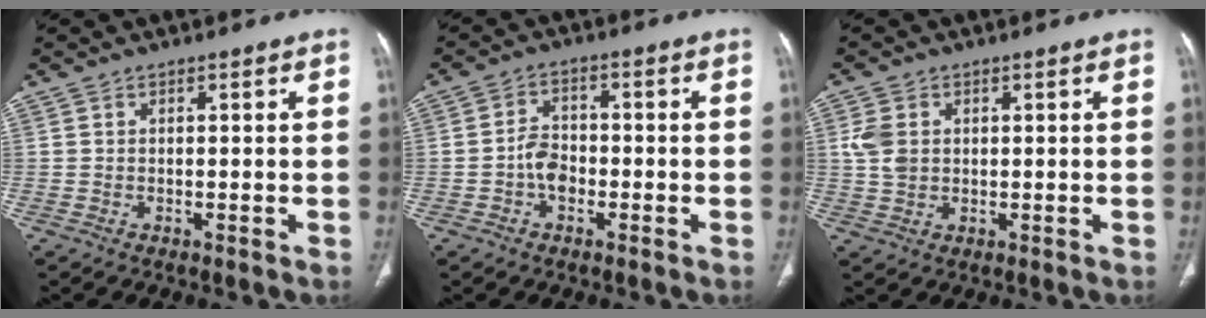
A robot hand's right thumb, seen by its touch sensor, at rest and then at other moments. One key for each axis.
{"total": 4.7, "fx": -1.6, "fy": 3.3, "fz": 2.9, "tx": -0.038, "ty": 0.020, "tz": -0.034}
{"total": 4.6, "fx": 0.8, "fy": 3.5, "fz": 2.9, "tx": -0.056, "ty": 0.001, "tz": 0.019}